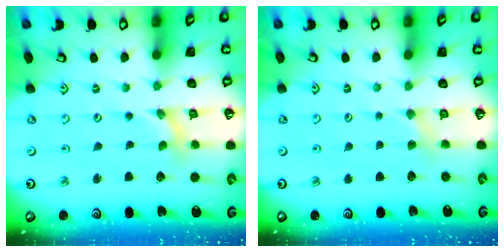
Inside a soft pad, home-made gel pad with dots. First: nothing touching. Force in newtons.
{"total": 3.2, "press": 3.2, "slide": 0.4}